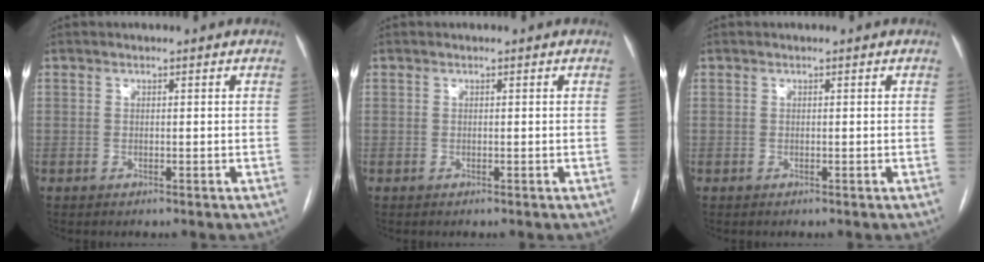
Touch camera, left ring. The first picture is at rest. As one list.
[{"total": 0.0}, {"total": 0.0}]